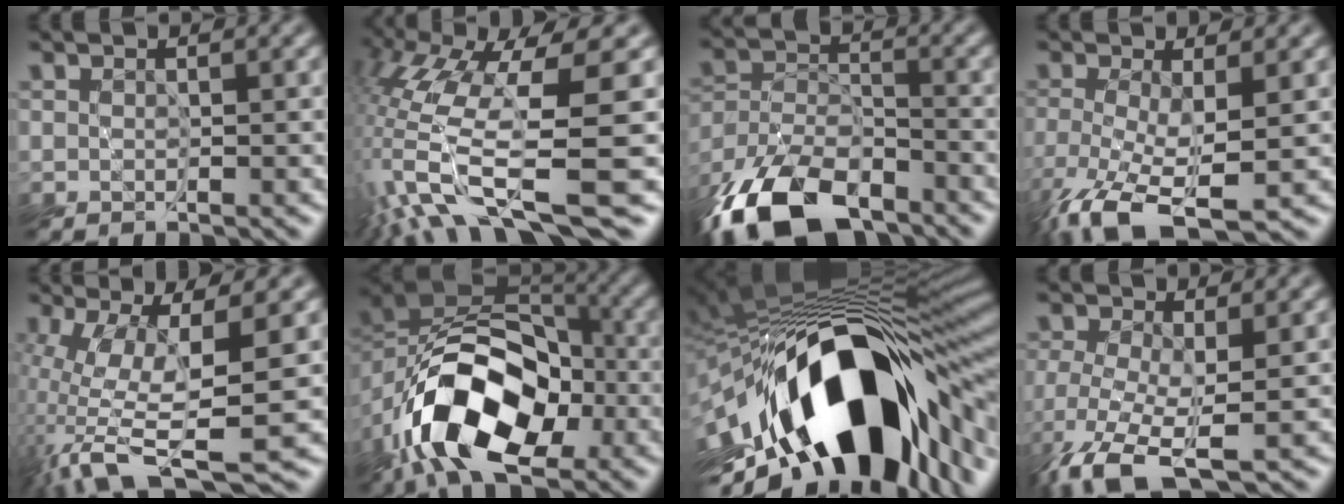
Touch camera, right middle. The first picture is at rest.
{"total": 11.8, "force": [-2.2, 2.1, 11.4], "torque": [-0.227, -0.002, -0.022]}
{"total": 11.5, "force": [-8.7, 4.9, 5.8], "torque": [-0.119, -0.012, -0.162]}
{"total": 7.0, "force": [-3.2, 2.4, 5.7], "torque": [-0.128, -0.024, -0.056]}
{"total": 10.6, "force": [-3.5, 3.0, 9.5], "torque": [-0.202, -0.013, -0.055]}
{"total": 13.0, "force": [-5.9, 7.4, 8.9], "torque": [-0.141, -0.003, -0.116]}
{"total": 17.8, "force": [-5.5, 8.7, 14.5], "torque": [-0.234, -0.008, -0.087]}
{"total": 6.6, "force": [-3.0, 3.0, 5.0], "torque": [-0.120, -0.020, -0.059]}